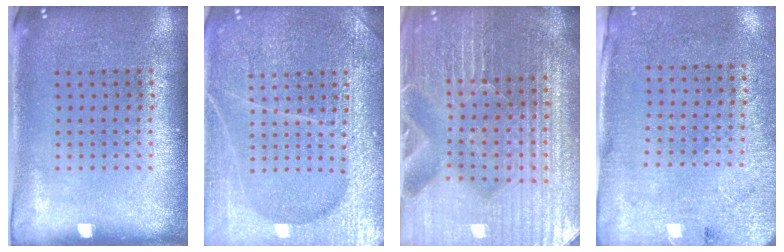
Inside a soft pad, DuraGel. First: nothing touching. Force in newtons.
{"total": 6.6, "press": 6.6, "slide": 0.8}
{"total": 6.2, "press": 5.6, "slide": 2.7}
{"total": 2.7, "press": 2.3, "slide": 1.5}